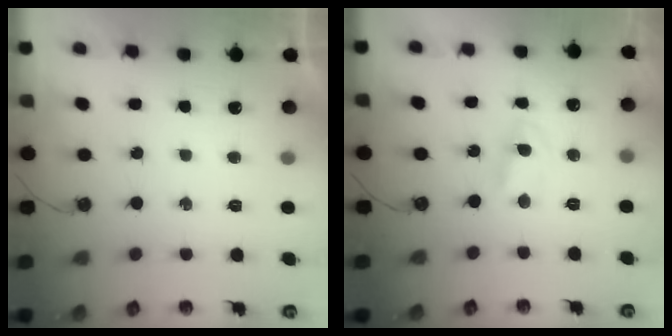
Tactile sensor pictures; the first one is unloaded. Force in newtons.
{"total": 1.8, "press": 1.8, "slide": 0.3}